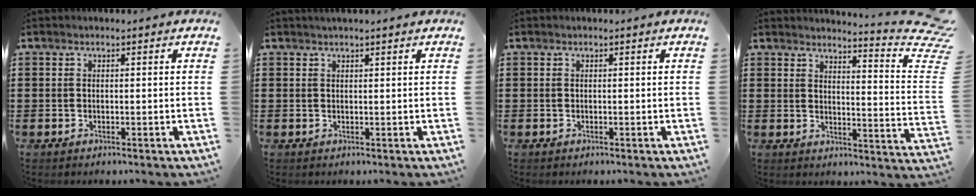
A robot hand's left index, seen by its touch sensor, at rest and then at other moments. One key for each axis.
{"total": 0.8, "fx": 0.7, "fy": 0.1, "fz": 0.4, "tx": -0.007, "ty": 0.001, "tz": 0.013}
{"total": 0.0}
{"total": 5.4, "fx": 4.6, "fy": -0.2, "fz": 2.8, "tx": -0.045, "ty": -0.053, "tz": 0.068}